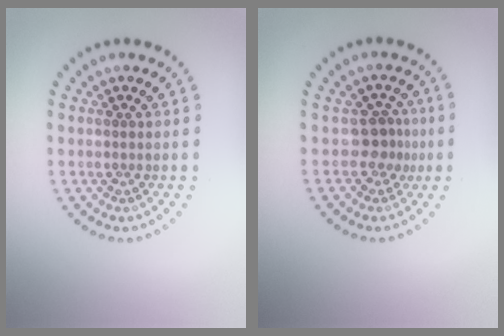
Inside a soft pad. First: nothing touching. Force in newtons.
{"total": 2.4, "press": 1.6, "slide": 1.7}